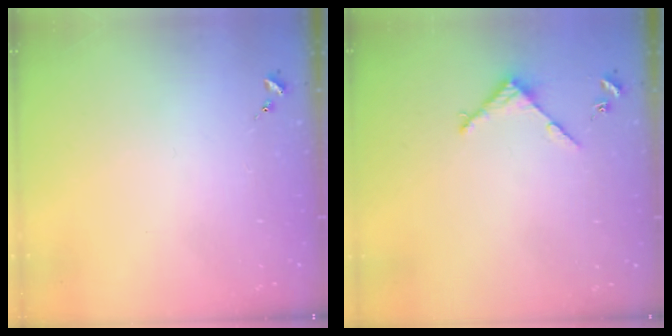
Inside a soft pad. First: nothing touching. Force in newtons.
{"total": 3.4, "press": 3.4, "slide": 0.4}